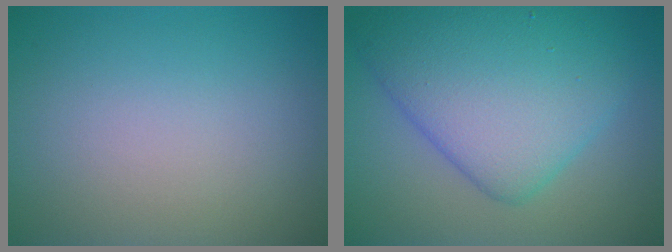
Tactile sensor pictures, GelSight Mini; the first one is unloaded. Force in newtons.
{"total": 8.7, "press": 8.7, "slide": 0.2}